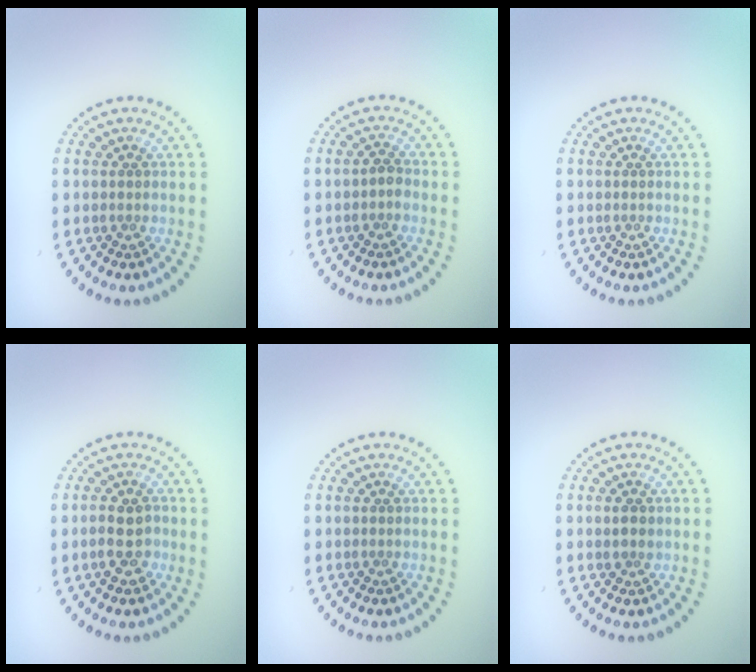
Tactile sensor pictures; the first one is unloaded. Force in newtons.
{"total": 1.0, "press": 0.9, "slide": 0.4}
{"total": 0.0}
{"total": 2.6, "press": 2.6, "slide": 0.4}
{"total": 0.0}
{"total": 1.2, "press": 1.2, "slide": 0.3}